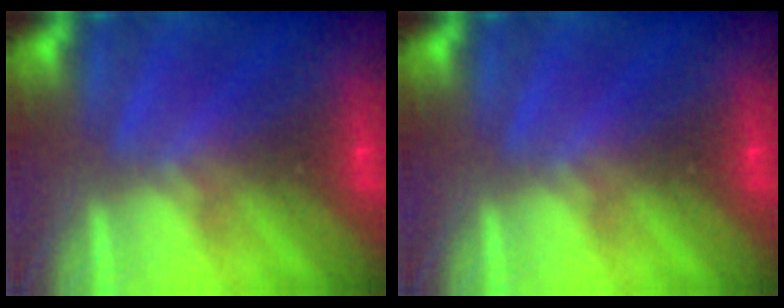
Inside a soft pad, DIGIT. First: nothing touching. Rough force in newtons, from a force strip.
{"total": 0.0}